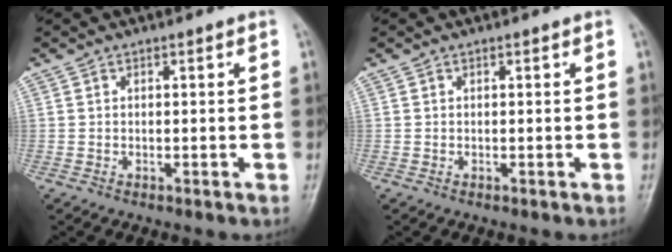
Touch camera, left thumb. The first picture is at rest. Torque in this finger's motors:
{"motor_torque": [0.01, 0.01, 0.06, -0.17, 0.00]}